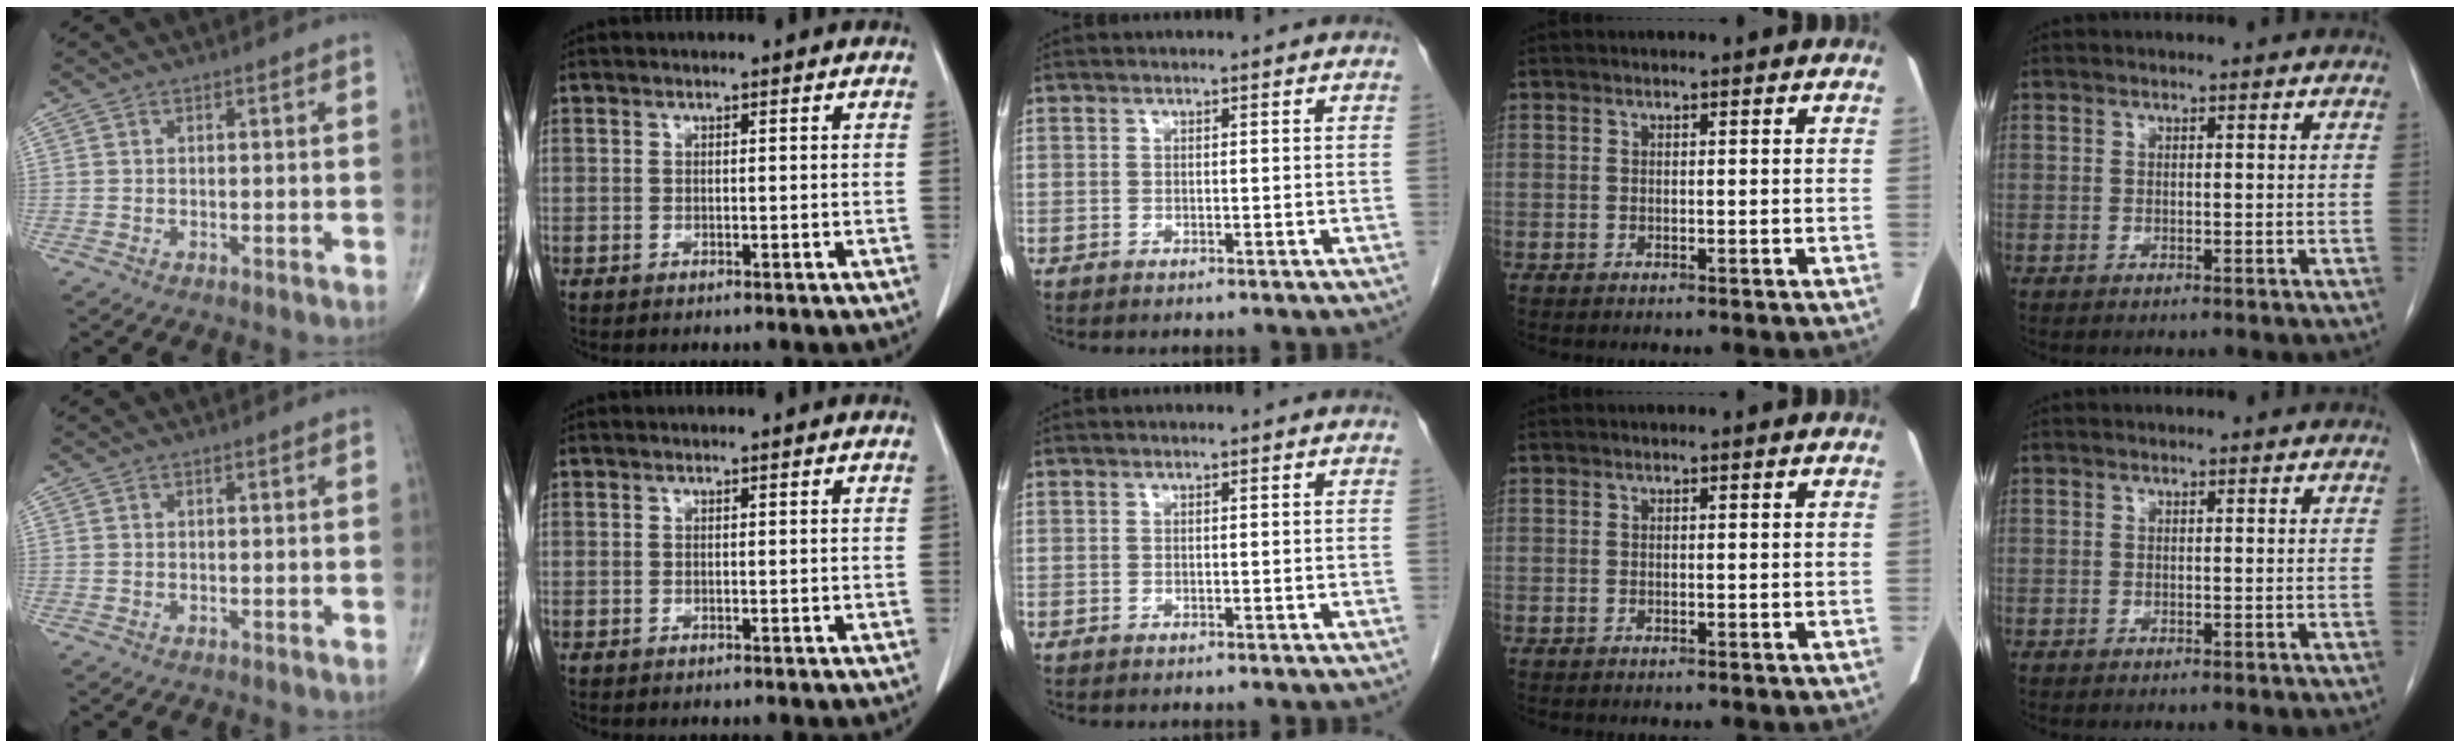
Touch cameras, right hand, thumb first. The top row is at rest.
{}